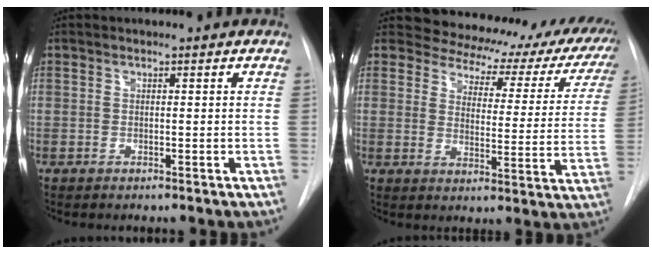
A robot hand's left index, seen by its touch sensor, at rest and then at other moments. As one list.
[{"total": 19.1, "force": [16.2, 8.2, 5.8], "torque": [-0.050, -0.021, 0.162]}]